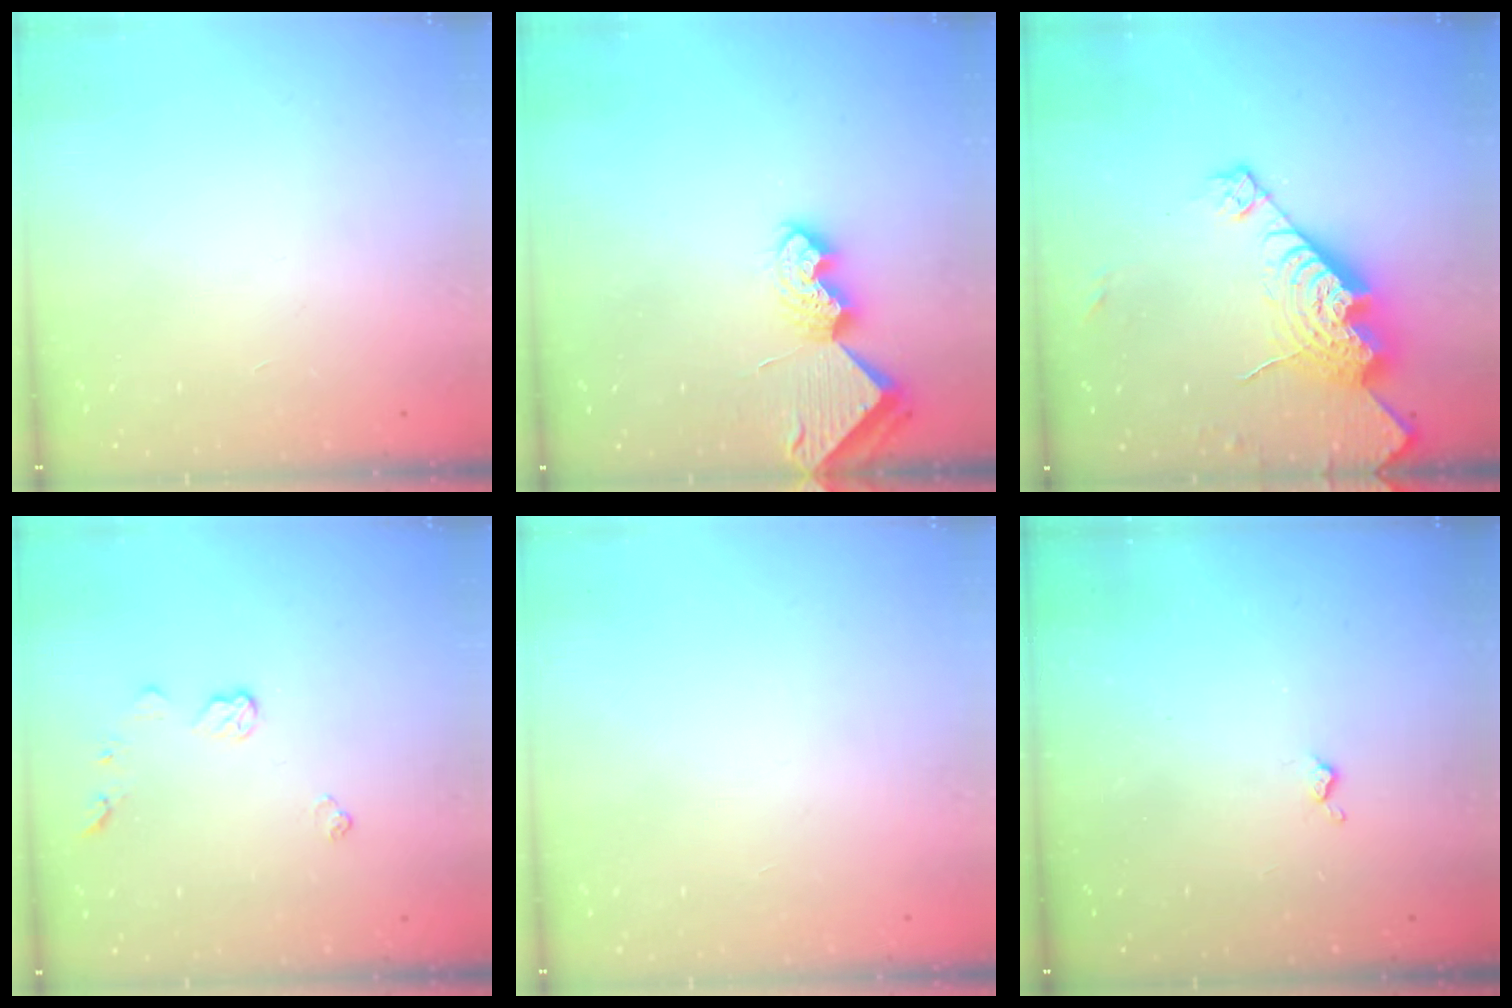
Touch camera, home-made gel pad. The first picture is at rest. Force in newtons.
{"total": 7.2, "press": 7.1, "slide": 0.7}
{"total": 16.5, "press": 16.4, "slide": 1.6}
{"total": 5.5, "press": 5.5, "slide": 0.5}
{"total": 0.0}
{"total": 3.0, "press": 2.9, "slide": 0.4}